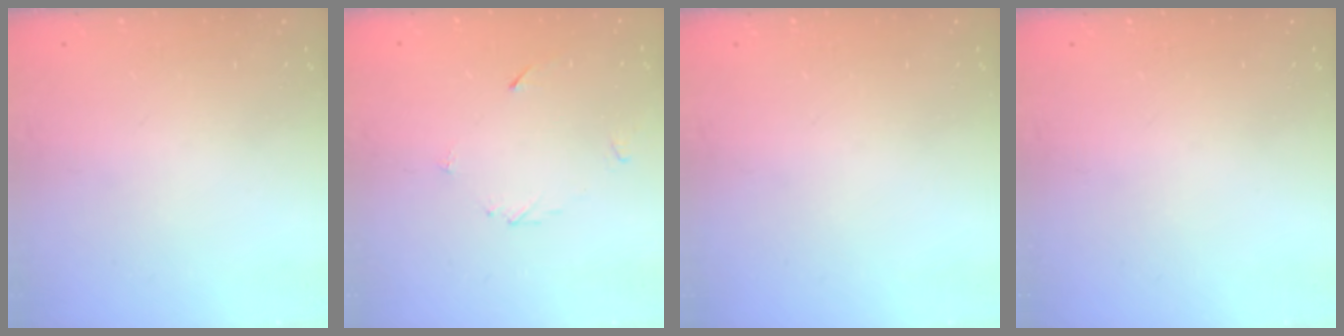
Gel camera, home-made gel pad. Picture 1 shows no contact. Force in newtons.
{"total": 3.8, "press": 3.8, "slide": 0.4}
{"total": 0.0}
{"total": 0.0}